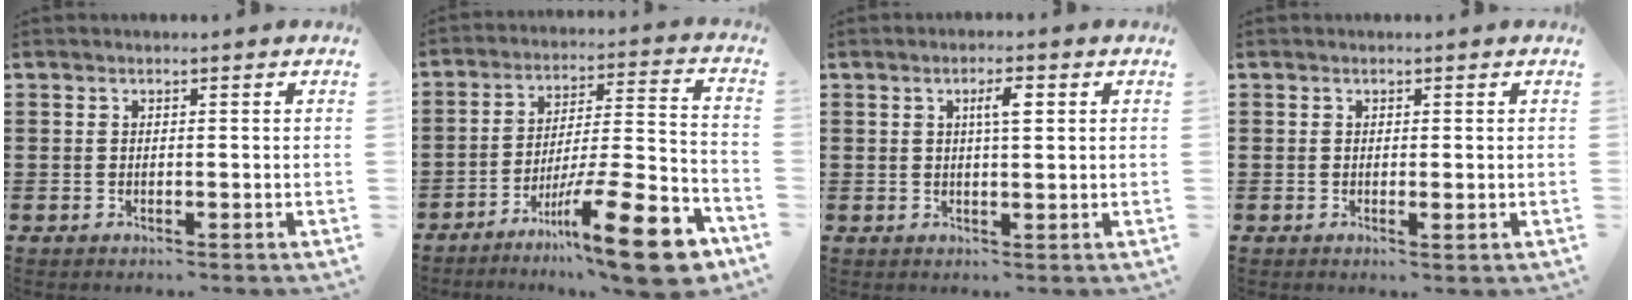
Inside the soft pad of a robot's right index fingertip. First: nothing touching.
{"total": 17.8, "force": [-10.8, 2.9, 13.9], "torque": [-0.186, 0.047, -0.175]}
{"total": 3.4, "force": [1.0, 0.9, 3.1], "torque": [-0.055, 0.006, 0.011]}
{"total": 0.5, "force": [0.1, 0.1, 0.5], "torque": [-0.010, 0.000, 0.001]}